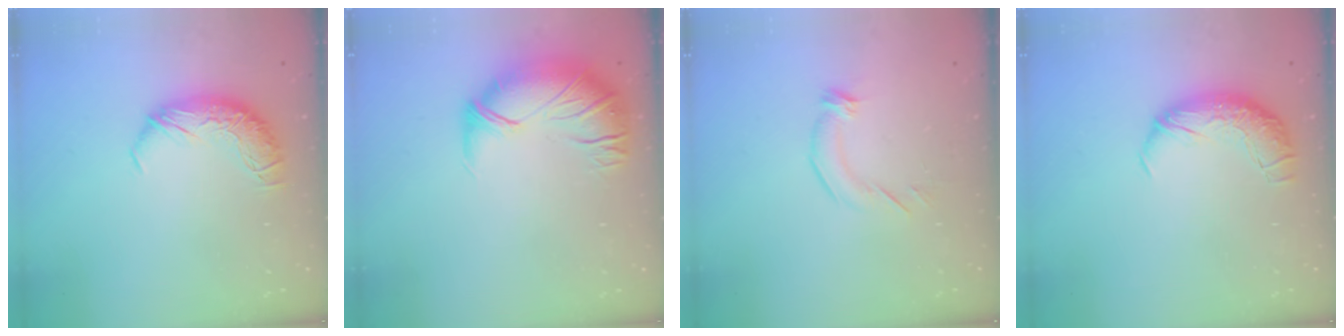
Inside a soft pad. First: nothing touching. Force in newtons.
{"total": 2.7, "press": 0.8, "slide": 2.6}
{"total": 3.0, "press": 2.6, "slide": 1.5}
{"total": 2.5, "press": 1.3, "slide": 2.2}